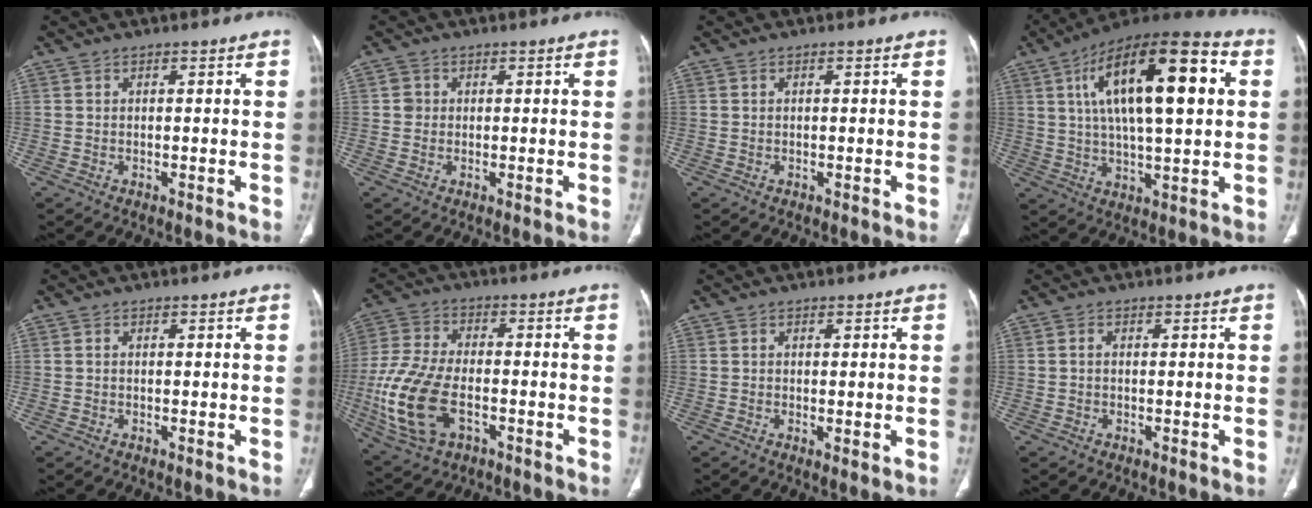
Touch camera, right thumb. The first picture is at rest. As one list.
[{"total": 1.5, "force": [0.2, 1.5, 0.3], "torque": [0.002, 0.003, 0.002]}, {"total": 0.0}, {"total": 23.7, "force": [6.1, 8.6, 21.2], "torque": [-0.342, 0.015, 0.089]}, {"total": 0.0}, {"total": 16.0, "force": [-4.3, 9.2, 12.4], "torque": [-0.273, 0.010, -0.079]}, {"total": 1.3, "force": [-0.2, 0.4, 1.2], "torque": [-0.025, -0.007, -0.003]}, {"total": 0.8, "force": [-0.1, 0.5, 0.5], "torque": [-0.009, 0.001, -0.005]}]